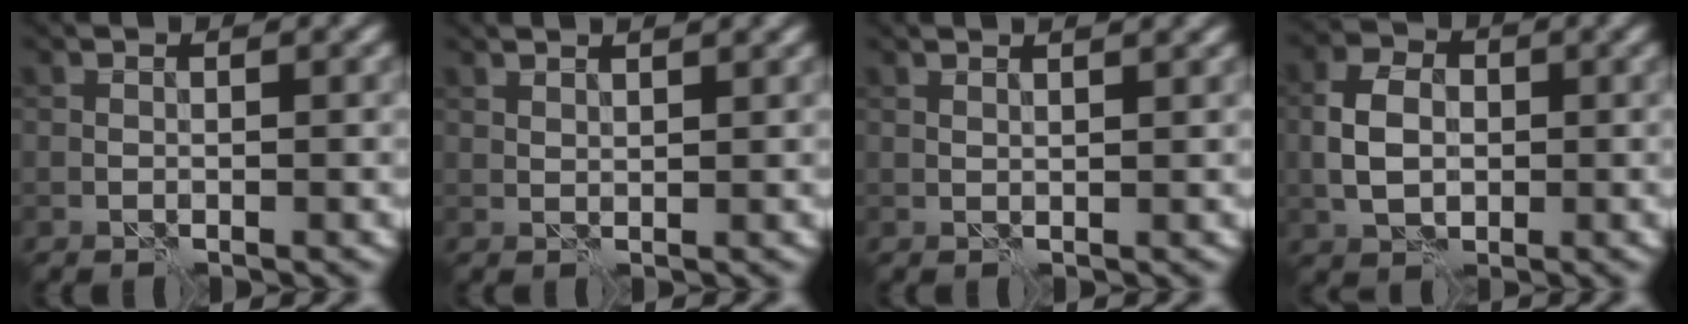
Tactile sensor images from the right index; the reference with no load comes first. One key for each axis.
{"total": 2.2, "fx": 1.8, "fy": 0.6, "fz": 1.1, "tx": -0.012, "ty": 0.006, "tz": 0.014}
{"total": 3.0, "fx": 2.1, "fy": 1.1, "fz": 1.8, "tx": -0.010, "ty": 0.014, "tz": 0.006}
{"total": 4.4, "fx": -0.4, "fy": 3.2, "fz": 3.0, "tx": -0.060, "ty": 0.006, "tz": -0.009}